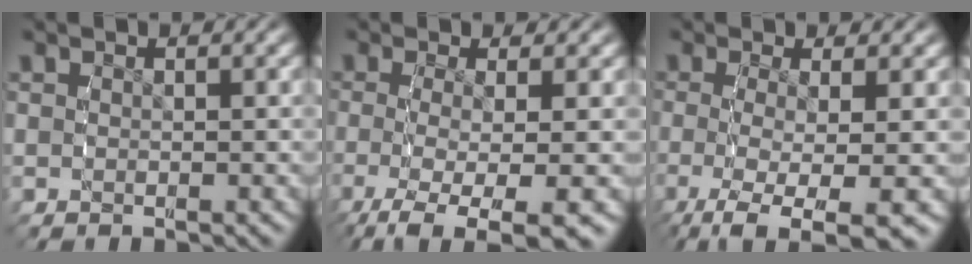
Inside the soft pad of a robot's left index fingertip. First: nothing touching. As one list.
[{"total": 9.3, "force": [-6.7, 3.0, 5.6], "torque": [-0.114, -0.057, -0.075]}, {"total": 9.2, "force": [-6.5, 2.9, 5.8], "torque": [-0.119, -0.057, -0.072]}]